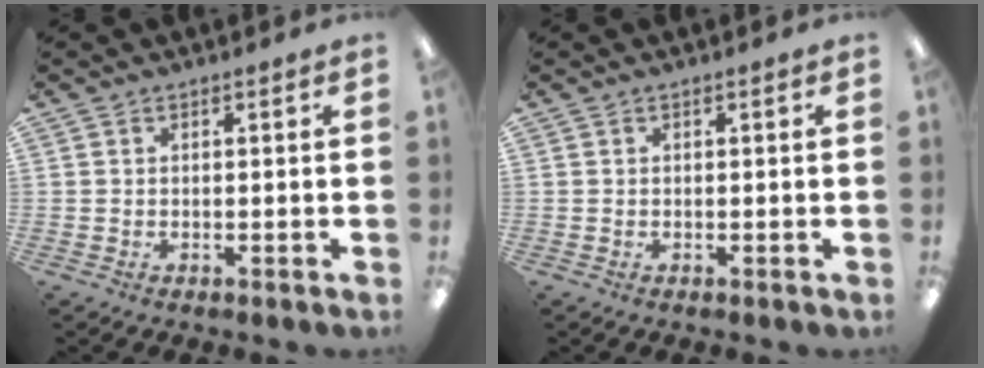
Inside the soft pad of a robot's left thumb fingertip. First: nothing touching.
{"total": 0.0}